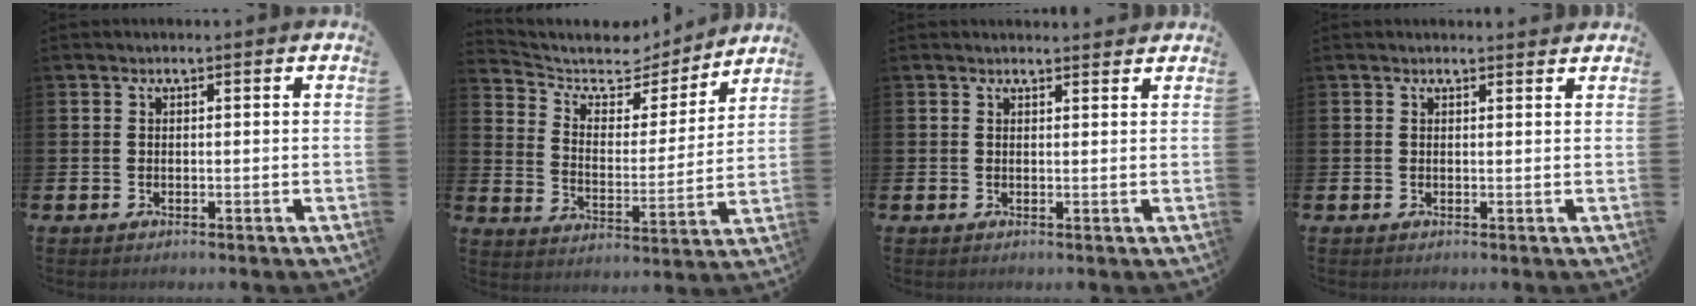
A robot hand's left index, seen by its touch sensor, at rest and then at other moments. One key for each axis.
{"total": 6.2, "fx": 5.5, "fy": 2.7, "fz": 1.1, "tx": -0.056, "ty": -0.045, "tz": 0.089}
{"total": 1.2, "fx": 1.2, "fy": 0.2, "fz": 0.1, "tx": 0.009, "ty": -0.005, "tz": 0.020}
{"total": 0.8, "fx": 0.8, "fy": 0.1, "fz": 0.2, "tx": 0.008, "ty": -0.003, "tz": 0.012}